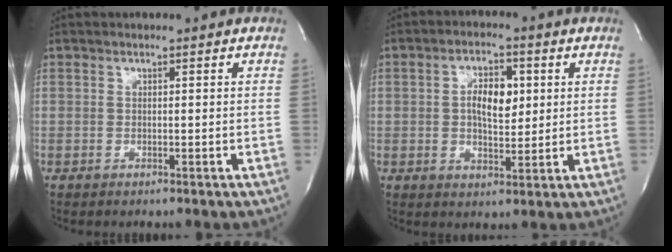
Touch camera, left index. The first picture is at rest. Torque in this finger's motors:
{"motor_torque": [0.23, -0.05, 0.15, 0.05]}